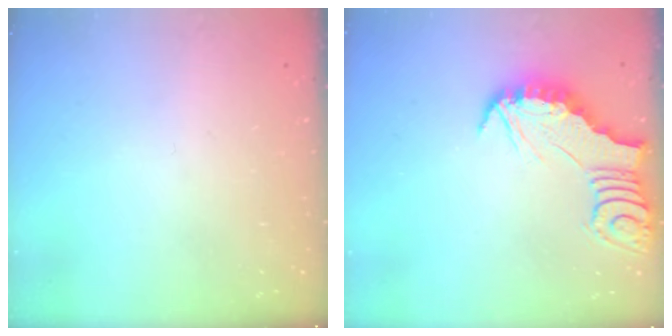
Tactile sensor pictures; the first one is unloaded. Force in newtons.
{"total": 2.8, "press": 2.8, "slide": 0.3}